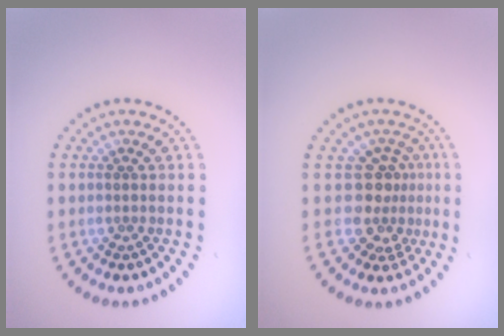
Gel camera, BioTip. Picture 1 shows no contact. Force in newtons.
{"total": 3.2, "press": 2.2, "slide": 2.3}